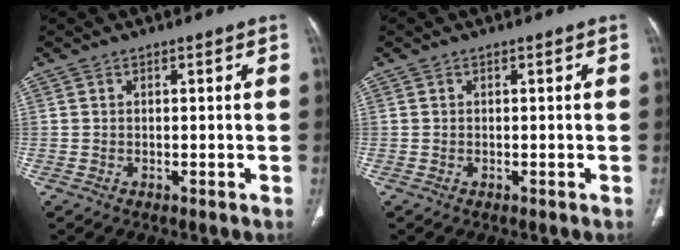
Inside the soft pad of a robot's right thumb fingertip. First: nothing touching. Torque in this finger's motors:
{"motor_torque": [0.21, 0.04, -0.15, -0.12, 0.04]}